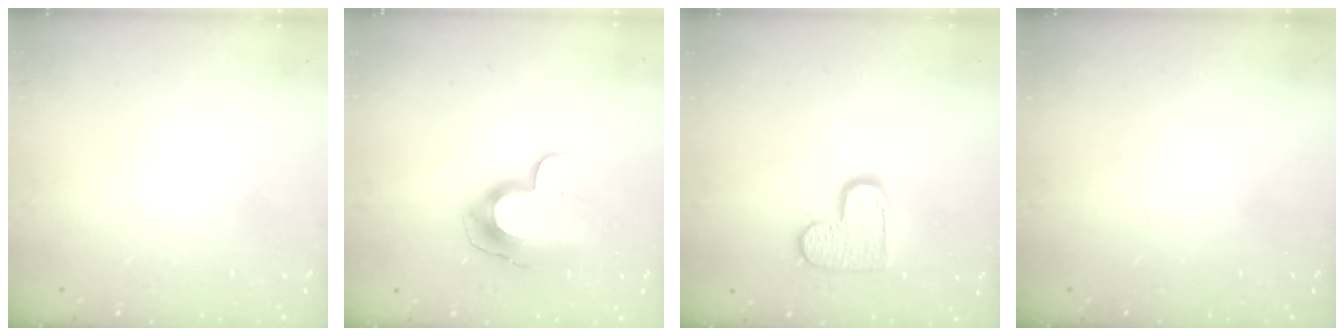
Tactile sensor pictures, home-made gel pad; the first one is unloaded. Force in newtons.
{"total": 10.0, "press": 9.9, "slide": 1.1}
{"total": 9.8, "press": 9.8, "slide": 0.6}
{"total": 0.0}